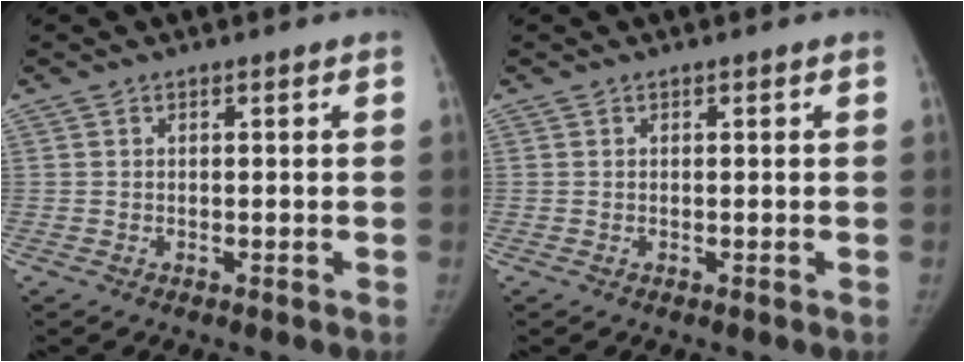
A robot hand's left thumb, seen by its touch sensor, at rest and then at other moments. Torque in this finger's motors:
{"motor_torque": [0.08, 0.02, 0.17, -0.02, 0.04]}